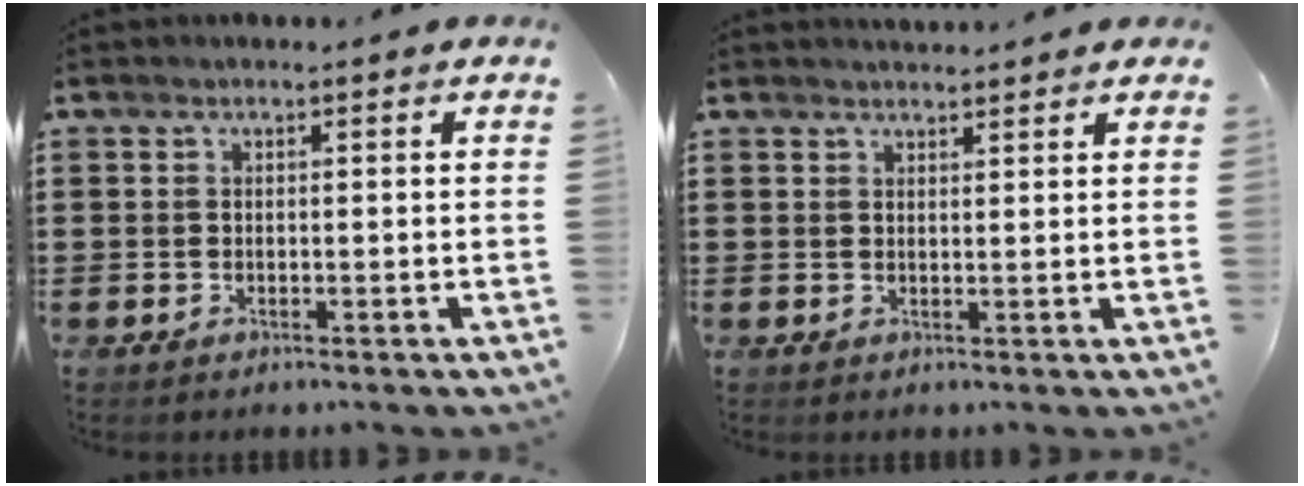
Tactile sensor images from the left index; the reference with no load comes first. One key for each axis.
{"total": 1.5, "fx": 1.5, "fy": 0.2, "fz": 0.1, "tx": -0.006, "ty": 0.003, "tz": 0.029}